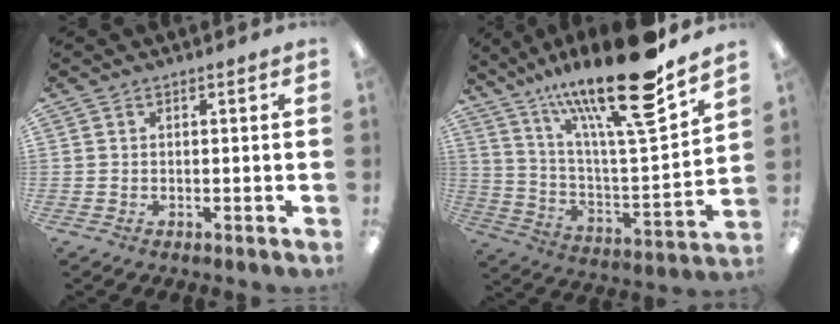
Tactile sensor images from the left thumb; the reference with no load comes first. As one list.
[{"total": 24.7, "force": [17.8, 4.9, 16.3], "torque": [-0.268, -0.112, 0.285]}]